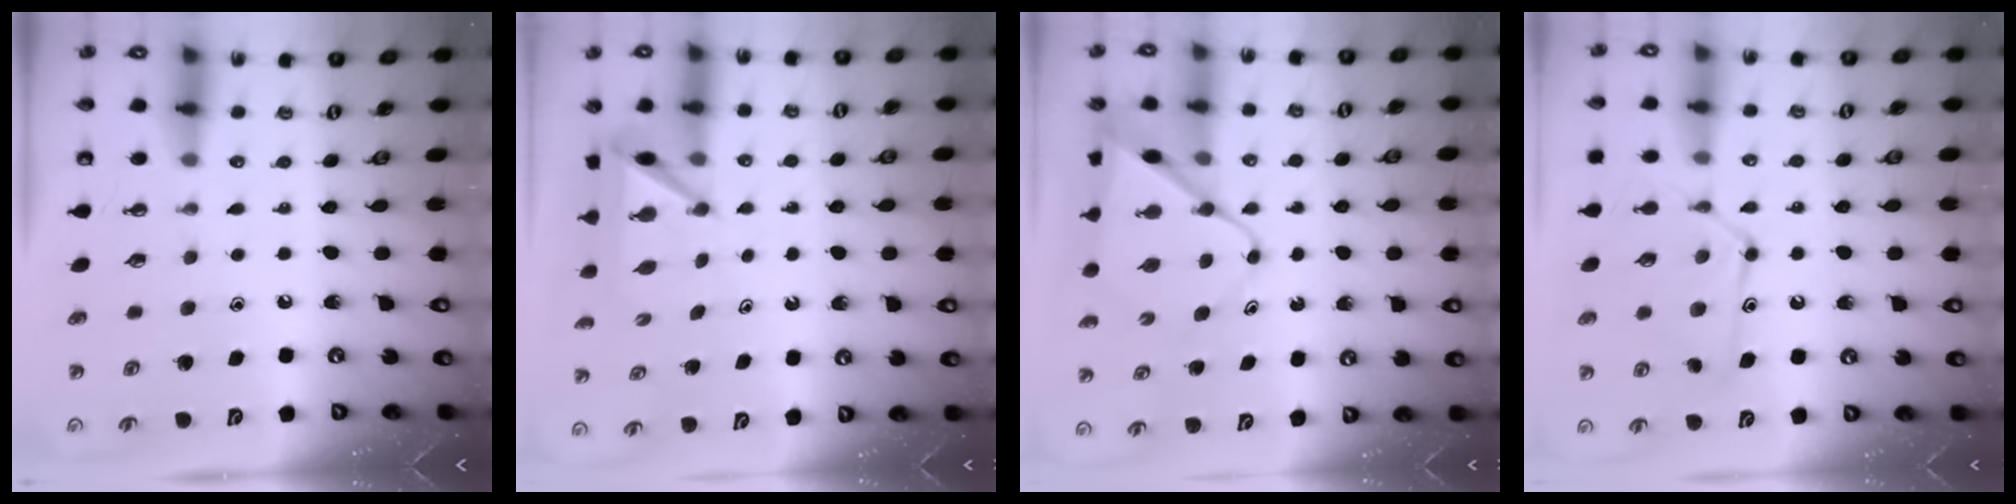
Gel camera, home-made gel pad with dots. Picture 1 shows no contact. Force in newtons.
{"total": 5.7, "press": 5.7, "slide": 0.2}
{"total": 9.8, "press": 9.8, "slide": 0.6}
{"total": 13.3, "press": 13.3, "slide": 0.7}